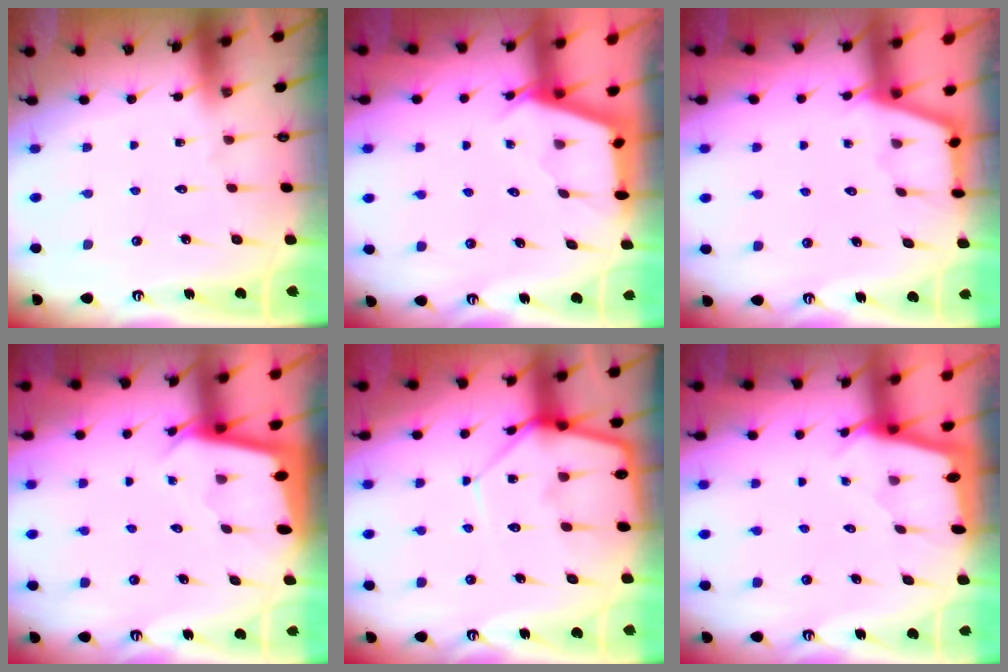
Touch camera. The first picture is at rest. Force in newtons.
{"total": 2.7, "press": 2.7, "slide": 0.3}
{"total": 2.4, "press": 2.4, "slide": 0.4}
{"total": 2.0, "press": 2.0, "slide": 0.1}
{"total": 9.5, "press": 9.4, "slide": 0.9}
{"total": 1.9, "press": 1.9, "slide": 0.1}